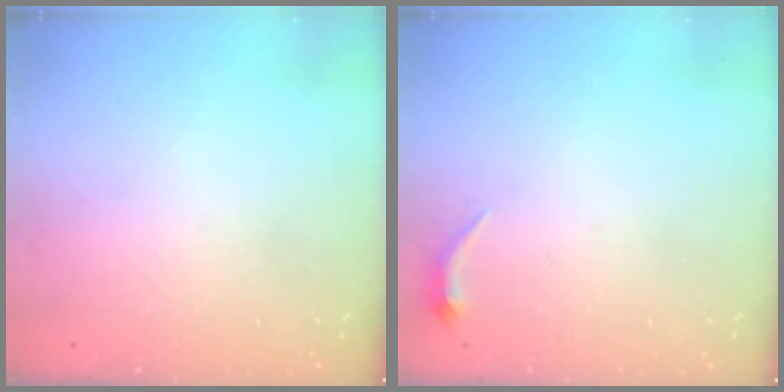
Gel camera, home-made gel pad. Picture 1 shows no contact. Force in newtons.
{"total": 3.5, "press": 3.4, "slide": 0.7}